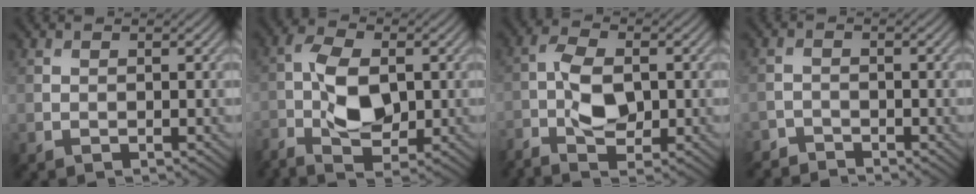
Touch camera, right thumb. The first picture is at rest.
{"total": 7.1, "force": [-1.4, 3.6, 6.0], "torque": [-0.131, 0.002, -0.031]}
{"total": 5.4, "force": [-1.5, 2.5, 4.6], "torque": [-0.100, 0.005, -0.035]}
{"total": 2.2, "force": [-2.2, 0.5, 0.0], "torque": [0.002, -0.001, -0.049]}